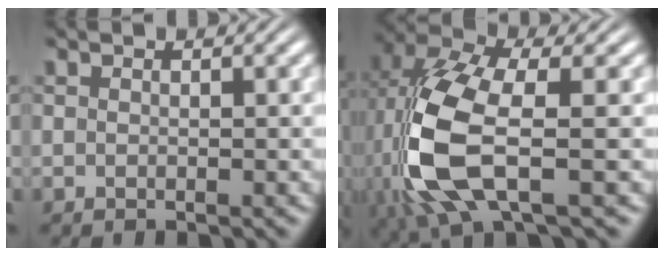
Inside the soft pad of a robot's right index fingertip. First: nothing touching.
{"total": 10.3, "force": [-0.4, 5.6, 8.7], "torque": [-0.222, -0.037, 0.016]}